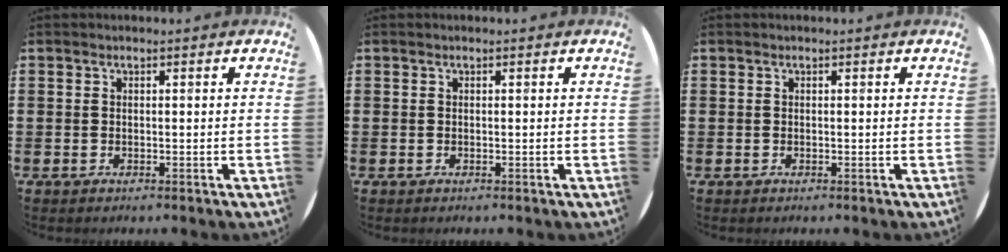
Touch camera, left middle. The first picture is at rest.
{"total": 0.0}
{"total": 0.0}